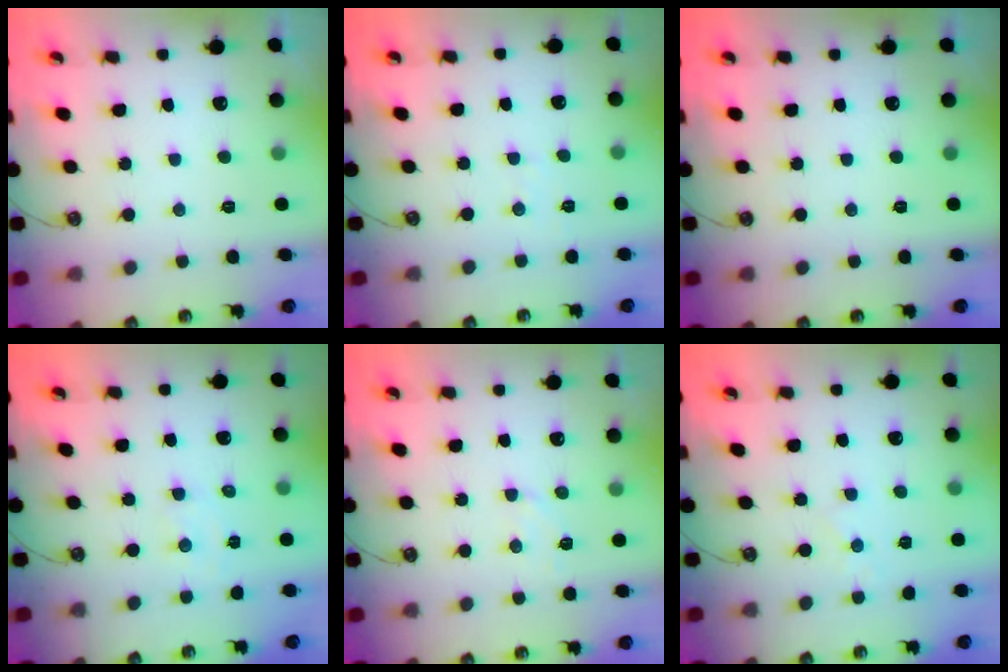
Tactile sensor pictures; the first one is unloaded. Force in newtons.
{"total": 2.7, "press": 2.7, "slide": 0.4}
{"total": 0.0}
{"total": 4.4, "press": 4.3, "slide": 0.5}
{"total": 4.9, "press": 4.9, "slide": 0.5}
{"total": 3.3, "press": 3.3, "slide": 0.4}